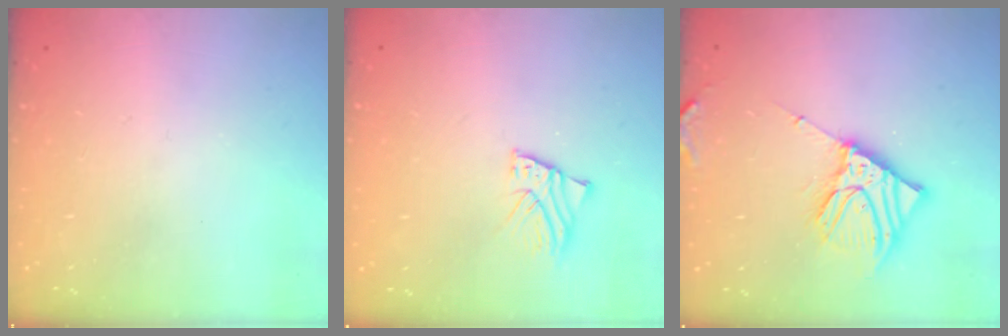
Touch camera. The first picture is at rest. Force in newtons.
{"total": 2.6, "press": 2.6, "slide": 0.2}
{"total": 11.2, "press": 11.1, "slide": 1.5}